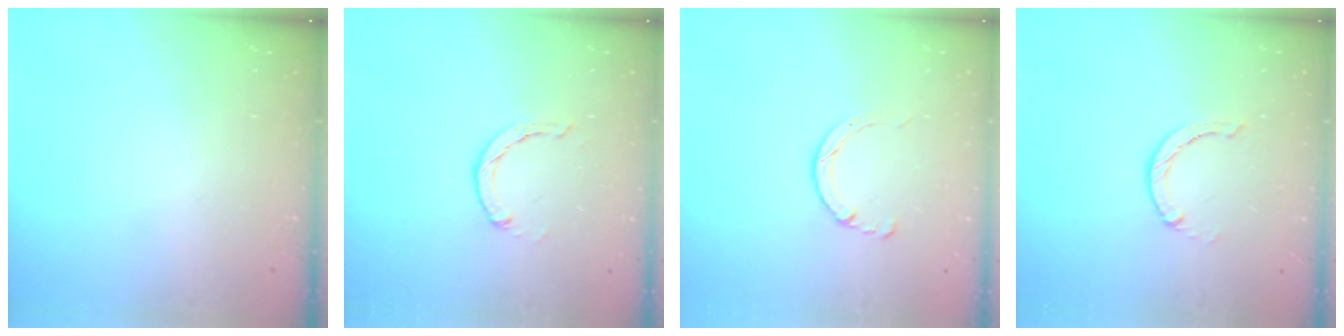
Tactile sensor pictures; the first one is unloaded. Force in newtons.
{"total": 2.7, "press": 2.7, "slide": 0.5}
{"total": 2.9, "press": 2.8, "slide": 0.4}
{"total": 0.0}